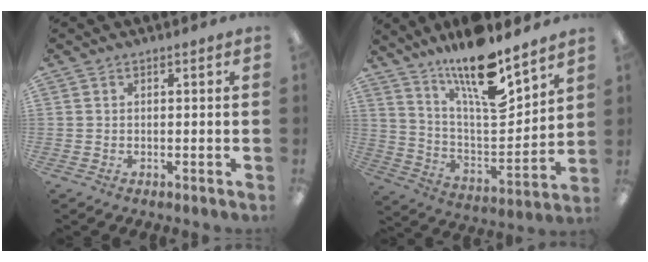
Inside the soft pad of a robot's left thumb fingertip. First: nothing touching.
{"total": 17.1, "force": [13.6, 3.8, 9.7], "torque": [-0.178, -0.099, 0.230]}